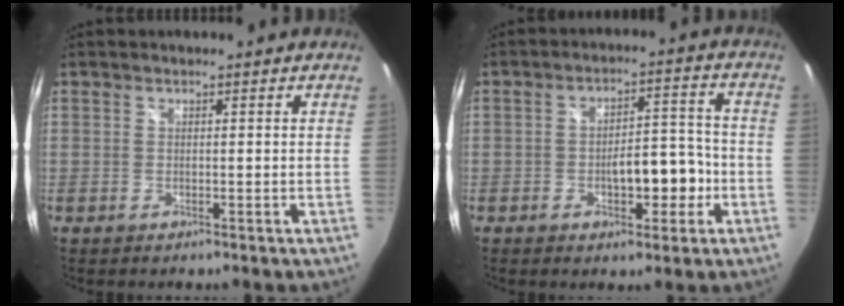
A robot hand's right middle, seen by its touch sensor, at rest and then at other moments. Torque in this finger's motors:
{"motor_torque": [1.11, -1.03, 0.79, 0.08]}